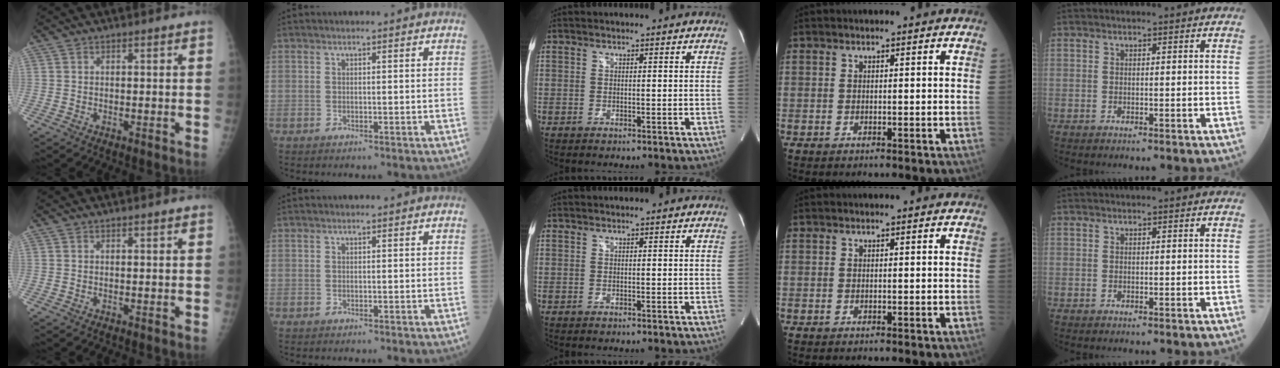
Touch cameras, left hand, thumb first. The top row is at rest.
{"thumb": {"total": 0.7, "force": [0.6, 0.0, 0.3], "torque": [-0.003, 0.005, 0.010]}}